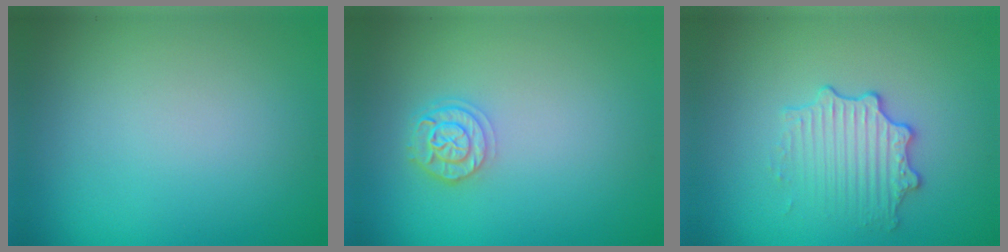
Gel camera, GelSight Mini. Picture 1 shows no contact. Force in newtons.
{"total": 2.5, "press": 2.1, "slide": 1.4}
{"total": 3.0, "press": 2.7, "slide": 1.1}